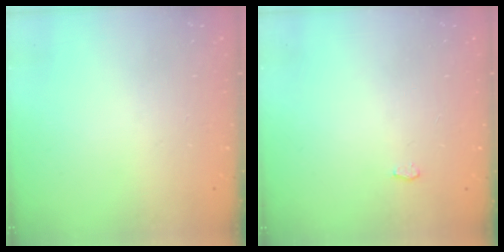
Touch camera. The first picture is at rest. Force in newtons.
{"total": 2.1, "press": 2.1, "slide": 0.2}